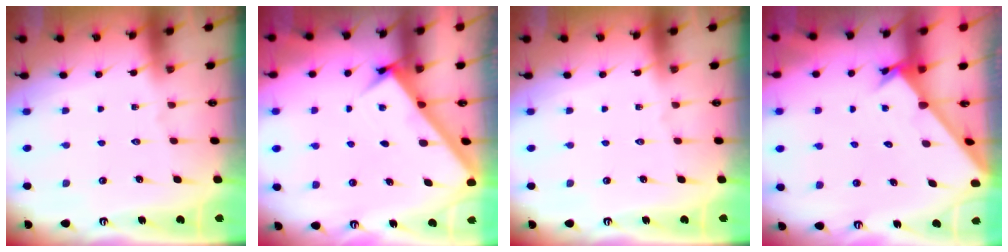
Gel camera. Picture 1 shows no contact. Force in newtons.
{"total": 2.9, "press": 2.8, "slide": 0.2}
{"total": 0.0}
{"total": 1.2, "press": 1.2, "slide": 0.1}